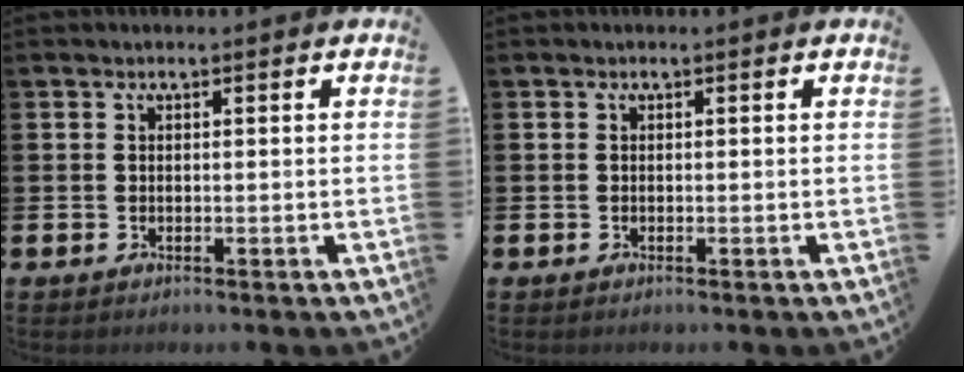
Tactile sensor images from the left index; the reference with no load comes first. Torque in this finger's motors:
{"motor_torque": [0.23, -0.21, 0.02, 0.00]}